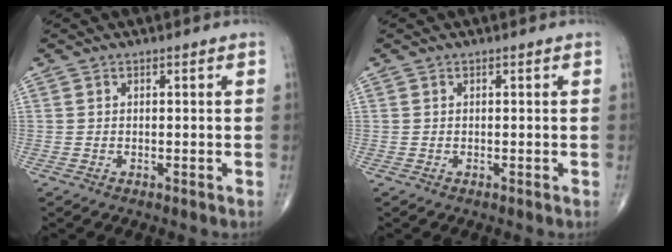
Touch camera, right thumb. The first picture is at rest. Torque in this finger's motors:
{"motor_torque": [-0.01, 0.02, -0.05, 0.04, 0.02]}